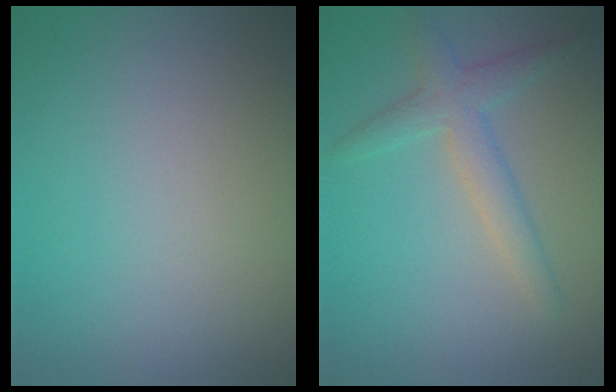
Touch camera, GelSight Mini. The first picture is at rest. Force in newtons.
{"total": 3.0, "press": 3.0, "slide": 0.1}